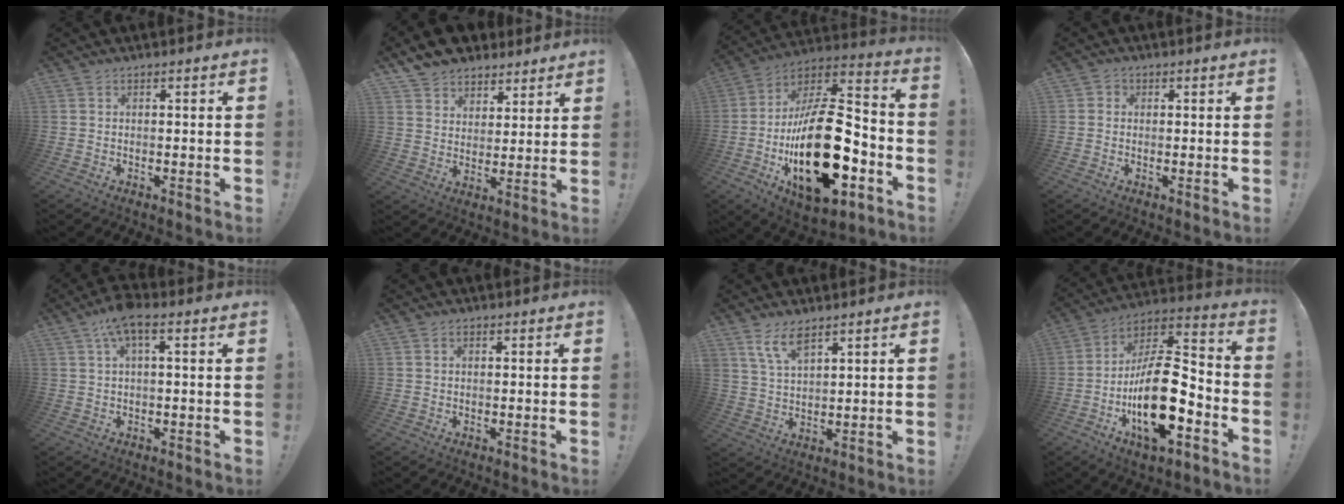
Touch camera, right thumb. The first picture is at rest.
{"total": 10.1, "force": [7.9, 6.0, 1.8], "torque": [-0.037, -0.059, 0.156]}
{"total": 32.0, "force": [-8.0, 15.5, 26.8], "torque": [-0.479, 0.039, -0.121]}
{"total": 1.6, "force": [-0.3, 1.5, 0.6], "torque": [-0.016, 0.009, -0.005]}
{"total": 7.4, "force": [3.0, 2.2, 6.4], "torque": [-0.112, -0.008, 0.056]}
{"total": 1.0, "force": [0.4, 0.8, 0.5], "torque": [-0.009, 0.003, 0.007]}
{"total": 7.3, "force": [5.0, 2.7, 4.6], "torque": [-0.098, -0.016, 0.096]}
{"total": 23.5, "force": [-7.1, 10.4, 19.9], "torque": [-0.360, 0.038, -0.110]}